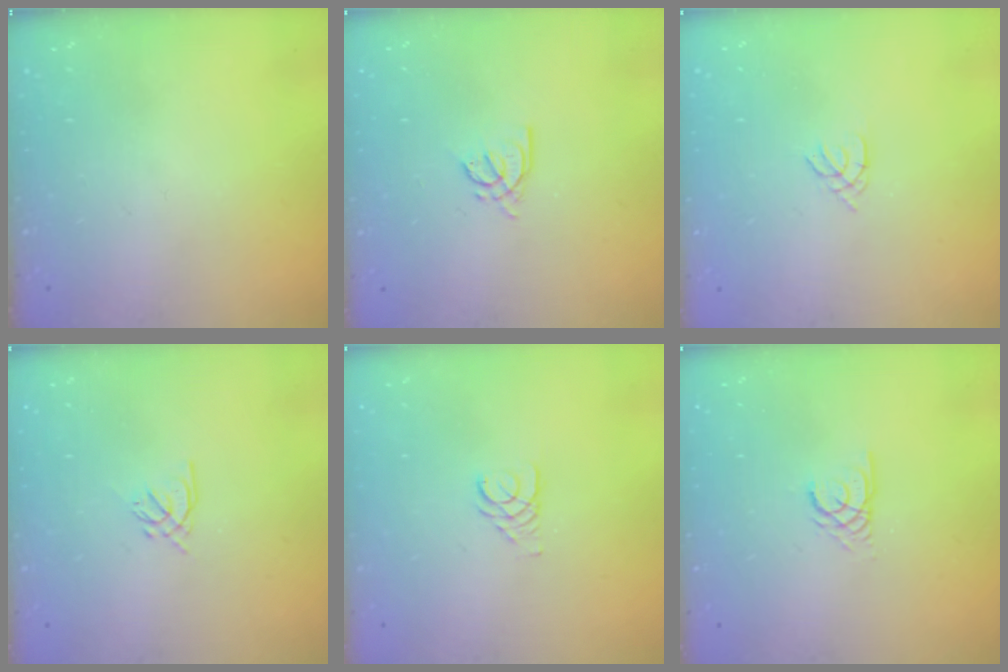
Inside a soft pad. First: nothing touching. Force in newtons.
{"total": 3.9, "press": 3.9, "slide": 0.7}
{"total": 1.1, "press": 1.0, "slide": 0.3}
{"total": 1.2, "press": 1.1, "slide": 0.5}
{"total": 2.7, "press": 2.7, "slide": 0.2}
{"total": 2.2, "press": 2.2, "slide": 0.3}